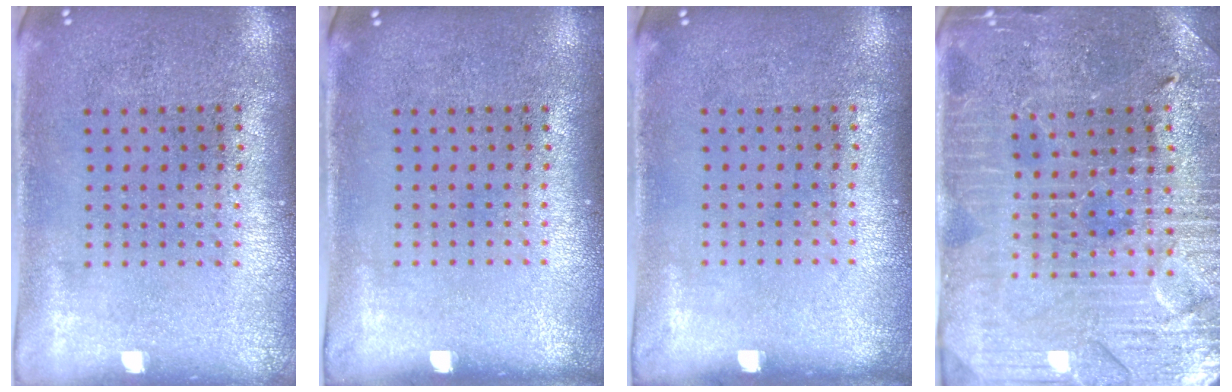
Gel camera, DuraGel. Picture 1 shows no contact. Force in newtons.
{"total": 0.0}
{"total": 0.0}
{"total": 3.3, "press": 3.3, "slide": 0.5}